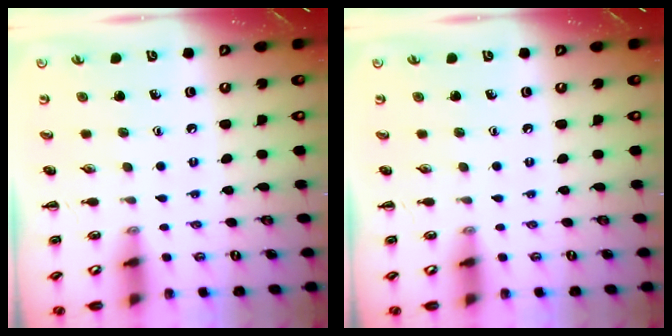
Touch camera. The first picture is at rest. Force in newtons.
{"total": 0.0}